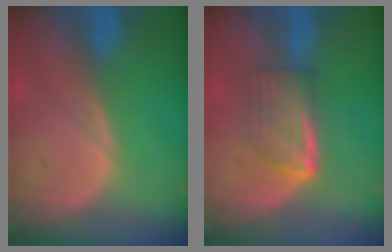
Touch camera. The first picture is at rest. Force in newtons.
{"total": 5.8, "press": 5.3, "slide": 2.3}